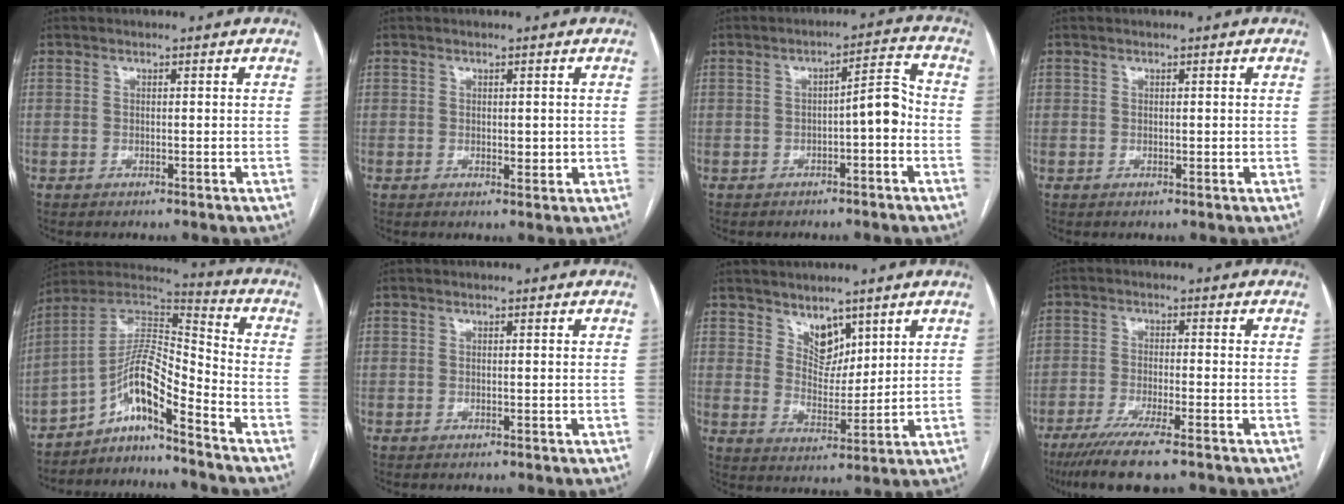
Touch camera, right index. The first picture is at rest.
{"total": 1.9, "force": [0.1, 1.0, 1.6], "torque": [-0.020, -0.004, 0.004]}
{"total": 5.2, "force": [-1.3, 1.1, 4.9], "torque": [-0.066, 0.024, -0.018]}
{"total": 0.7, "force": [0.1, 0.5, 0.5], "torque": [-0.005, -0.001, 0.002]}
{"total": 11.0, "force": [-7.1, 1.1, 8.3], "torque": [-0.156, 0.028, -0.127]}
{"total": 0.0}
{"total": 5.3, "force": [3.7, 2.9, 2.5], "torque": [-0.036, -0.007, 0.073]}
{"total": 9.5, "force": [-7.0, 0.4, 6.4], "torque": [-0.102, -0.022, -0.110]}